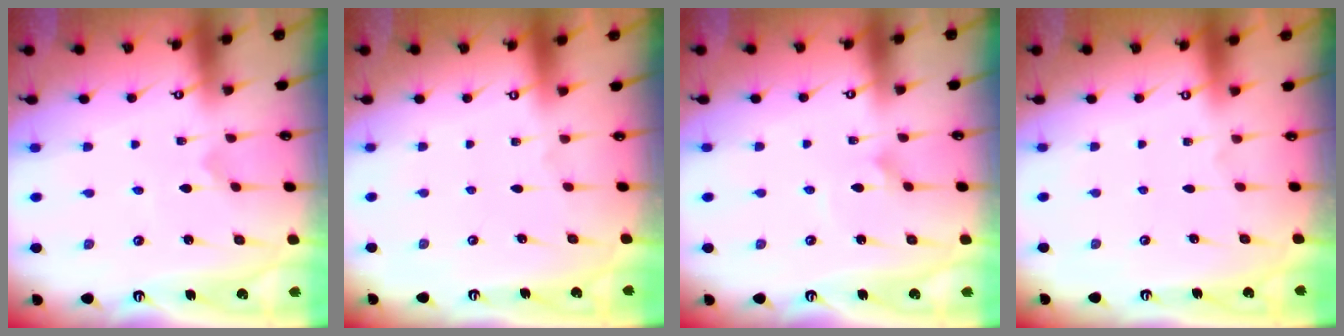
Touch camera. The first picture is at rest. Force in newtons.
{"total": 0.0}
{"total": 1.0, "press": 1.0, "slide": 0.0}
{"total": 0.0}